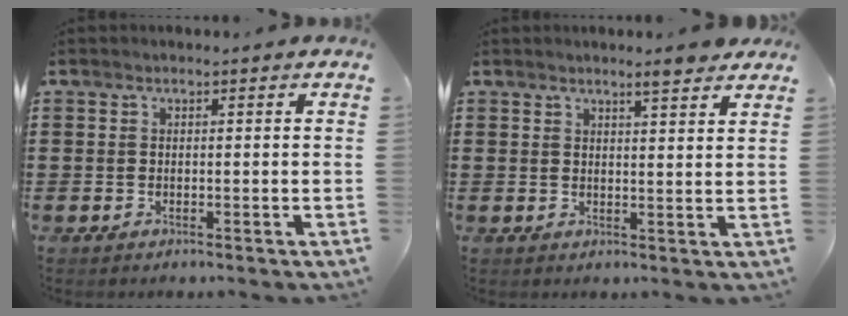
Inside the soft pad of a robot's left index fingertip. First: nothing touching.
{"total": 3.7, "force": [3.3, -0.1, 1.7], "torque": [-0.033, -0.010, 0.058]}